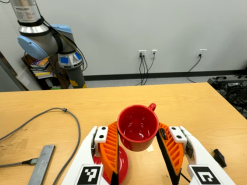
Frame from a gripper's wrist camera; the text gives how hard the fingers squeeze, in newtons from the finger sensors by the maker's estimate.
{"total": 5.4, "left": 5.6, "right": 5.2}